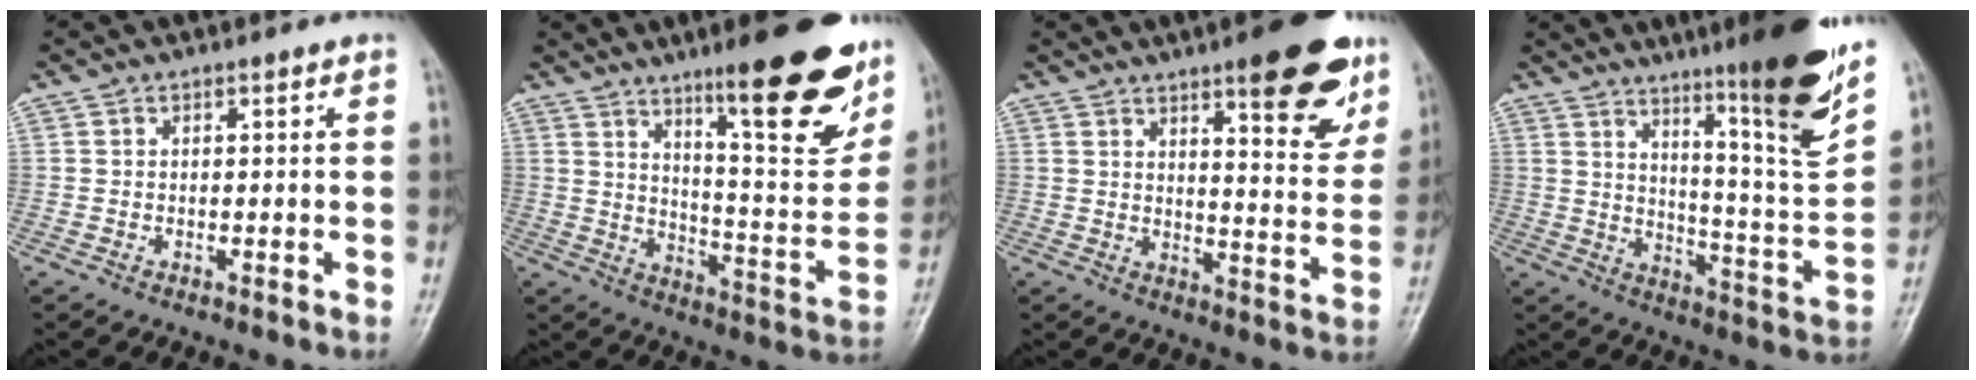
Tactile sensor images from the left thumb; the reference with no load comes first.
{"total": 21.8, "force": [13.3, 5.1, 16.5], "torque": [-0.187, -0.069, 0.201]}
{"total": 14.5, "force": [8.7, 4.0, 10.8], "torque": [-0.104, -0.048, 0.116]}
{"total": 19.6, "force": [12.0, 1.7, 15.4], "torque": [-0.193, -0.071, 0.186]}